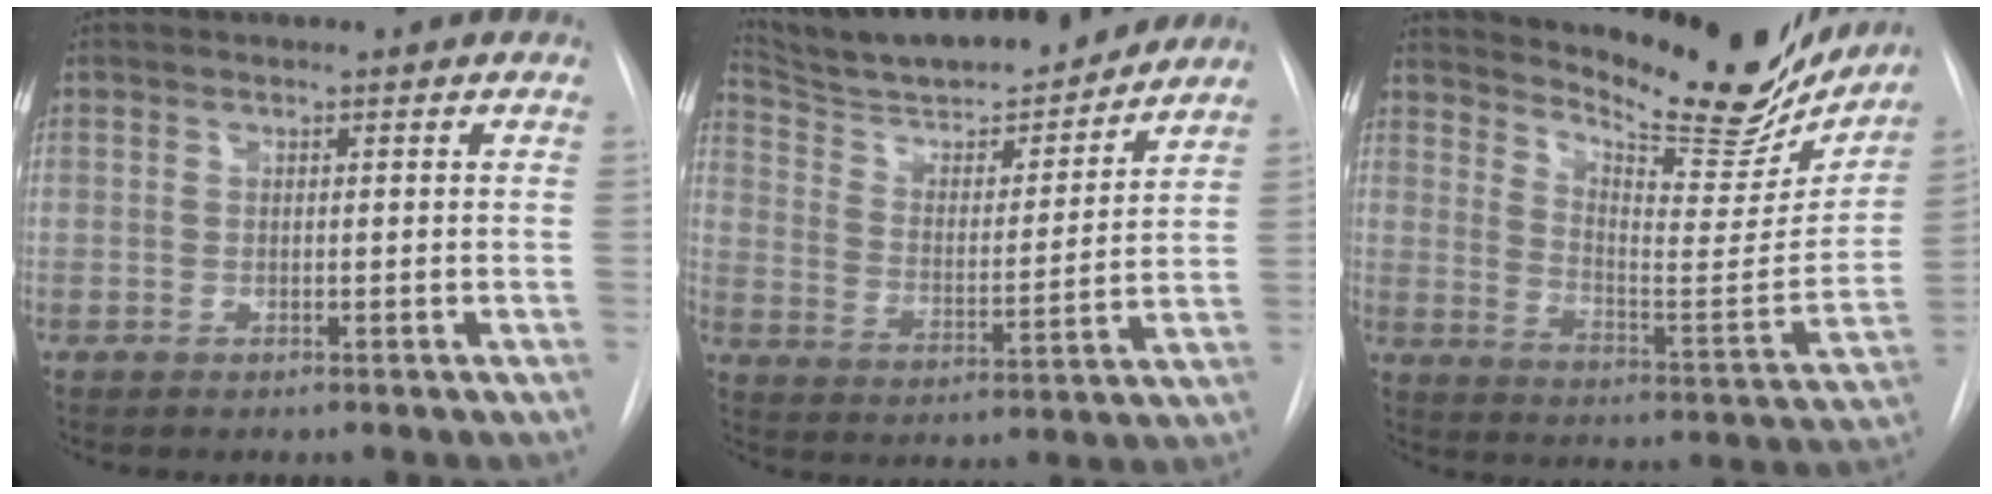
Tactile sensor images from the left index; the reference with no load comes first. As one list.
[{"total": 19.2, "force": [17.5, 2.9, 7.3], "torque": [-0.119, -0.009, 0.273]}, {"total": 20.8, "force": [18.4, 4.9, 8.3], "torque": [-0.124, -0.063, 0.249]}]